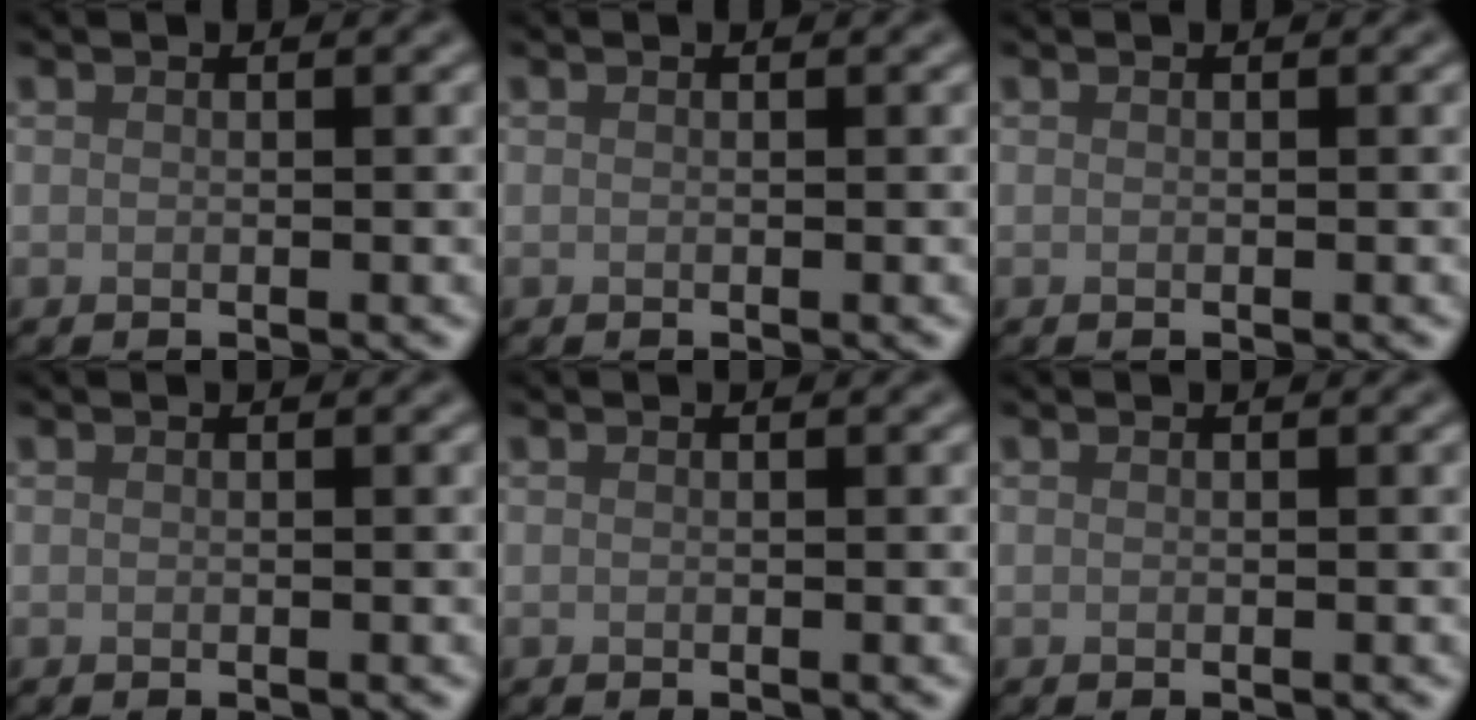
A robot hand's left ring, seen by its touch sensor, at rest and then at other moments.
{"total": 0.0}
{"total": 0.0}
{"total": 0.0}
{"total": 0.0}
{"total": 0.0}